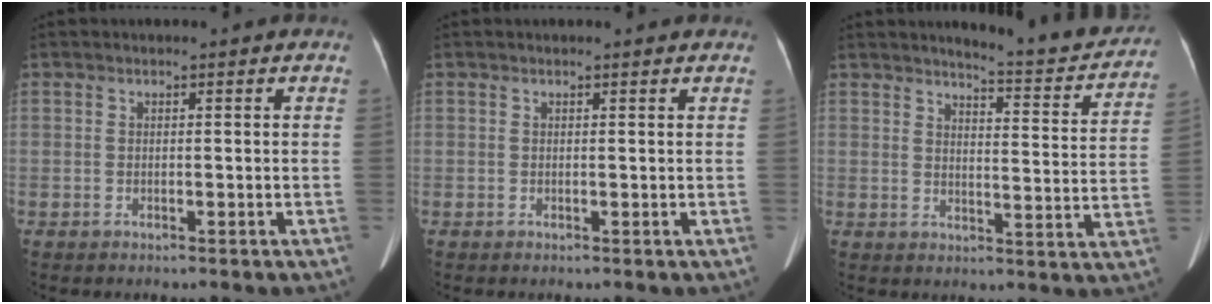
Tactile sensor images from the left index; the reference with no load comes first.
{"total": 1.0, "force": [1.0, 0.2, 0.2], "torque": [-0.010, 0.002, 0.008]}
{"total": 12.0, "force": [11.4, 1.2, 3.7], "torque": [-0.036, -0.035, 0.128]}